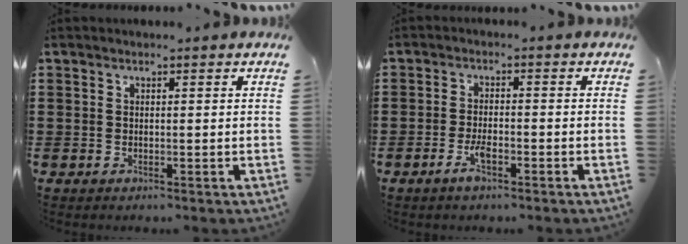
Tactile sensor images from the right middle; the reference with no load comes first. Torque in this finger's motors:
{"motor_torque": [0.83, 0.82, 0.03, -0.01]}